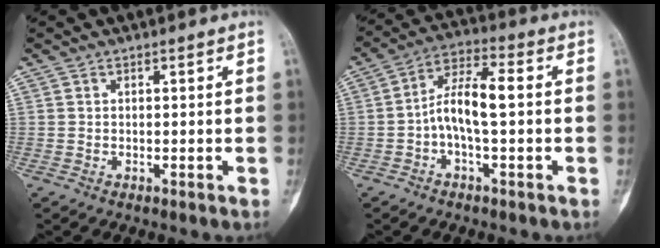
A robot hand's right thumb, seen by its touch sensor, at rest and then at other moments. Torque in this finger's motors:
{"motor_torque": [-0.05, 0.28, 0.32, 0.05, 0.07]}